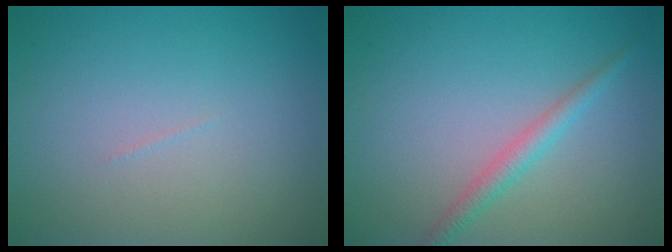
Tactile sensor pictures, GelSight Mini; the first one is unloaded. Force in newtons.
{"total": 2.0, "press": 2.0, "slide": 0.0}